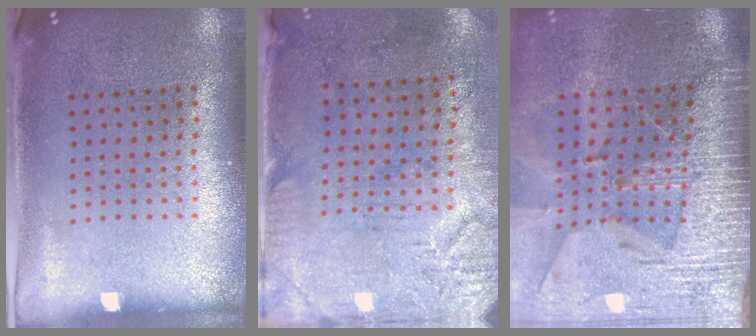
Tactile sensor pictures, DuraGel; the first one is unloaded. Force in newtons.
{"total": 3.0, "press": 2.5, "slide": 1.8}
{"total": 4.0, "press": 3.5, "slide": 2.0}